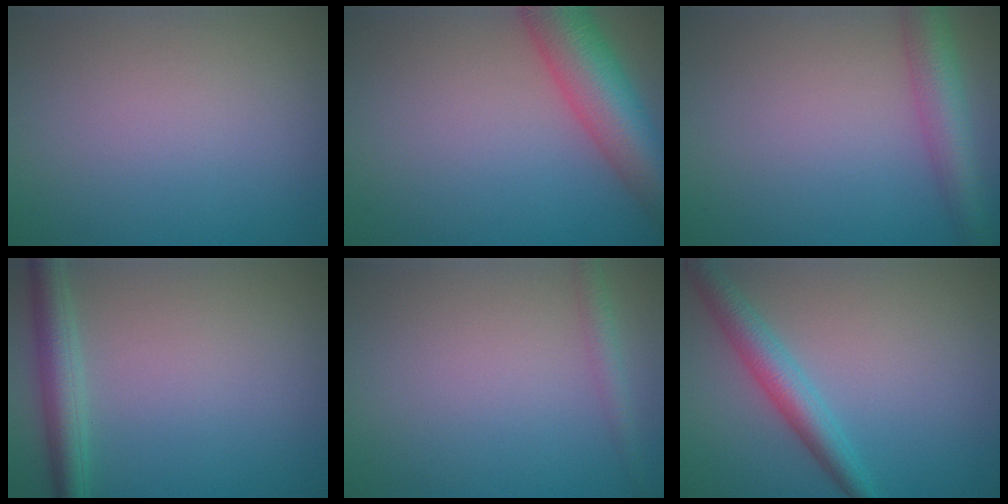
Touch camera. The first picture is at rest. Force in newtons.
{"total": 8.5, "press": 8.5, "slide": 0.4}
{"total": 4.5, "press": 4.5, "slide": 0.2}
{"total": 3.6, "press": 3.6, "slide": 0.1}
{"total": 1.6, "press": 1.6, "slide": 0.1}
{"total": 3.8, "press": 3.8, "slide": 0.1}